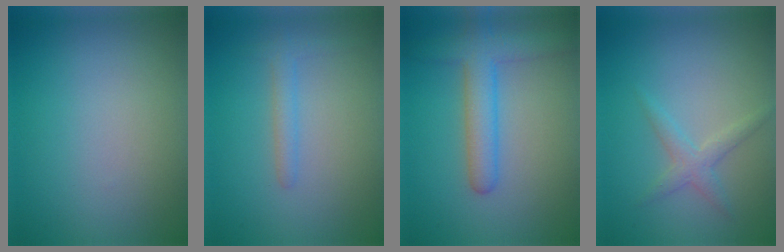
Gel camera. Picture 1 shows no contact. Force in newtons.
{"total": 1.6, "press": 1.6, "slide": 0.1}
{"total": 4.6, "press": 4.6, "slide": 0.2}
{"total": 1.9, "press": 1.9, "slide": 0.0}